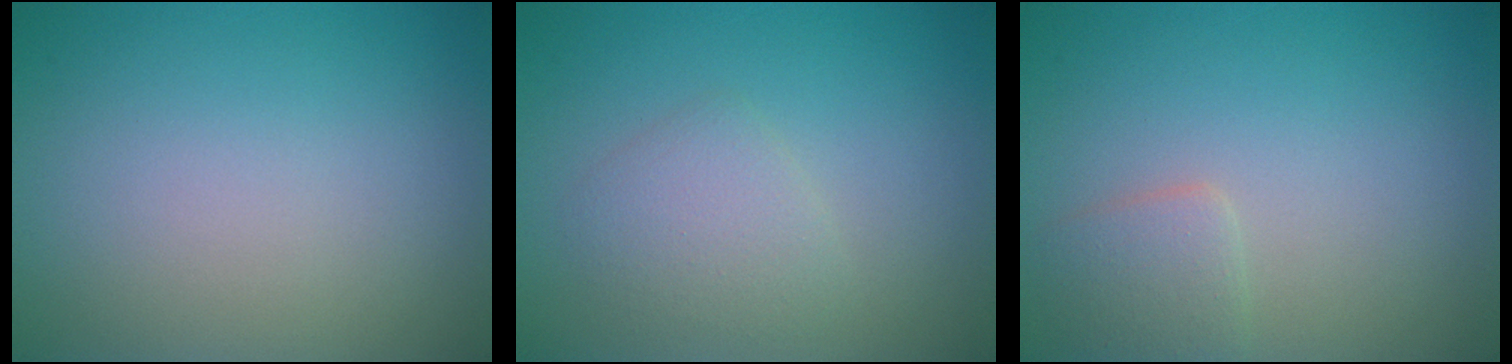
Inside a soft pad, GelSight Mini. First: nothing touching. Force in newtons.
{"total": 2.2, "press": 2.2, "slide": 0.1}
{"total": 1.9, "press": 1.9, "slide": 0.1}